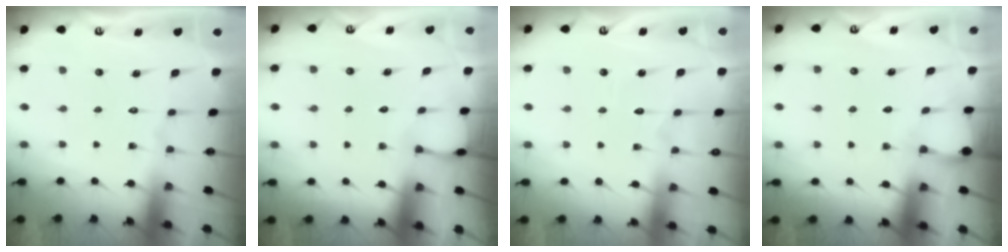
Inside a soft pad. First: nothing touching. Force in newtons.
{"total": 3.3, "press": 3.3, "slide": 0.4}
{"total": 3.9, "press": 3.8, "slide": 0.5}
{"total": 4.3, "press": 4.3, "slide": 0.4}